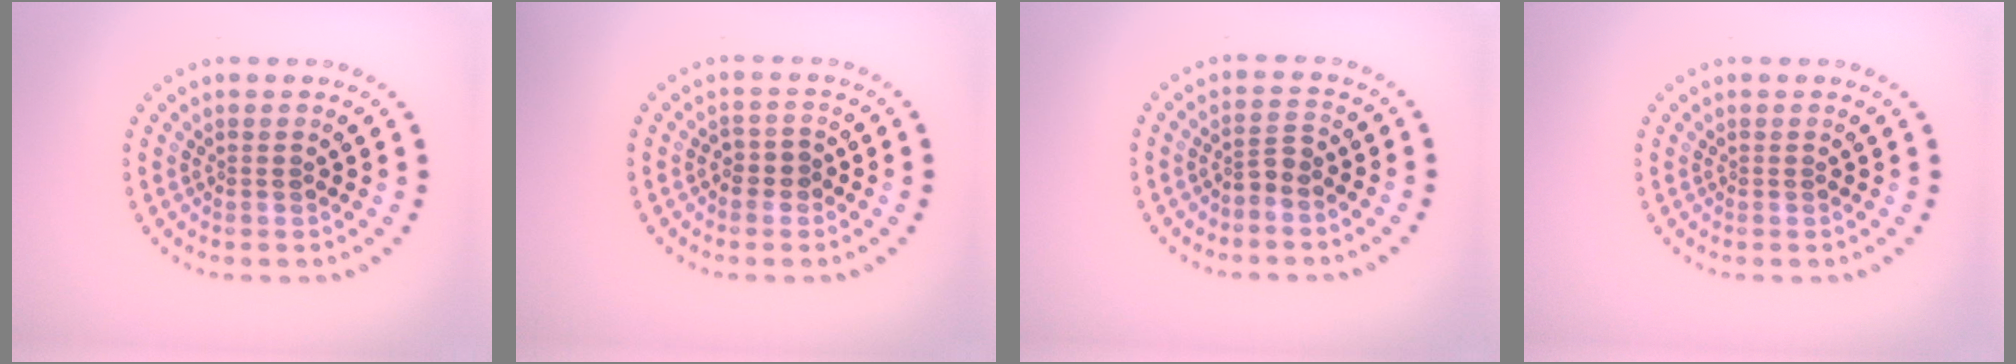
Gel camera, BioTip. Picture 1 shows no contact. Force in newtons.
{"total": 1.7, "press": 1.4, "slide": 0.9}
{"total": 1.7, "press": 1.3, "slide": 1.1}
{"total": 0.0}